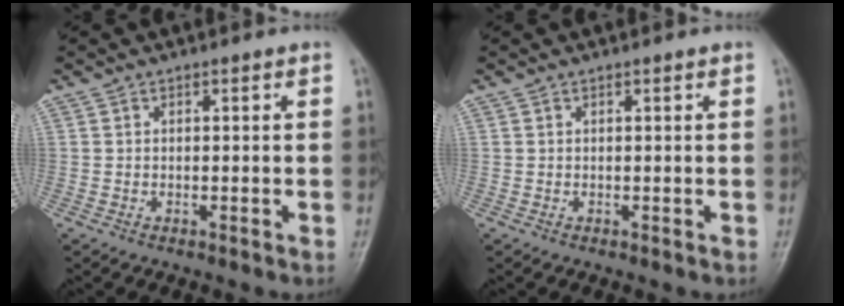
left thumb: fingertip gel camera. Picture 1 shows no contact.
{"total": 0.0}